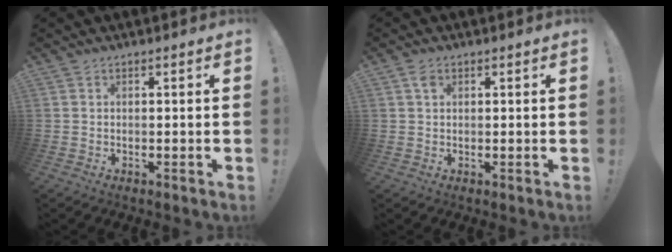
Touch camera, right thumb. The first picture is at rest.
{"total": 2.0, "force": [0.9, 1.3, 1.2], "torque": [-0.019, -0.001, 0.015]}